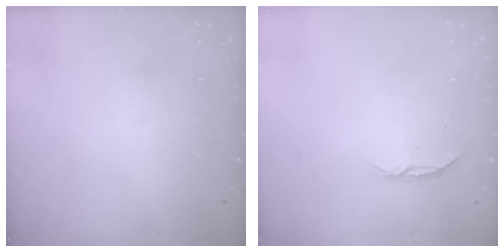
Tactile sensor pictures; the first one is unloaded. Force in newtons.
{"total": 3.6, "press": 3.6, "slide": 0.5}